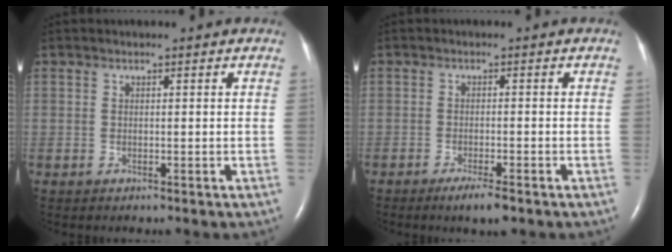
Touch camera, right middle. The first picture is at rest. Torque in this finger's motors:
{"motor_torque": [0.32, -0.29, 0.02, 0.02]}